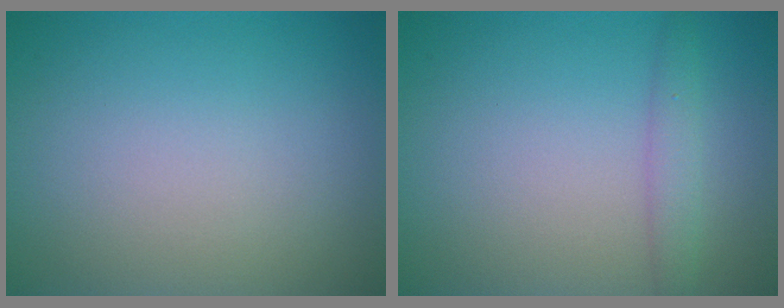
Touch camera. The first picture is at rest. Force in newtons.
{"total": 1.7, "press": 1.7, "slide": 0.2}